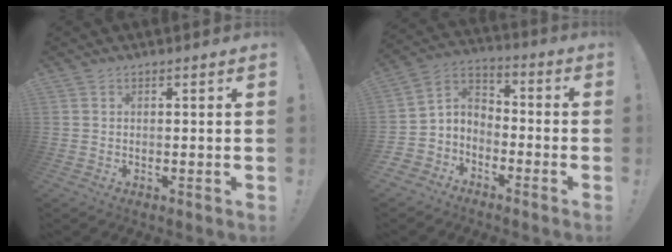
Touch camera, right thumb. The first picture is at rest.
{"total": 6.3, "force": [-4.1, 4.7, 0.7], "torque": [-0.021, 0.023, -0.074]}